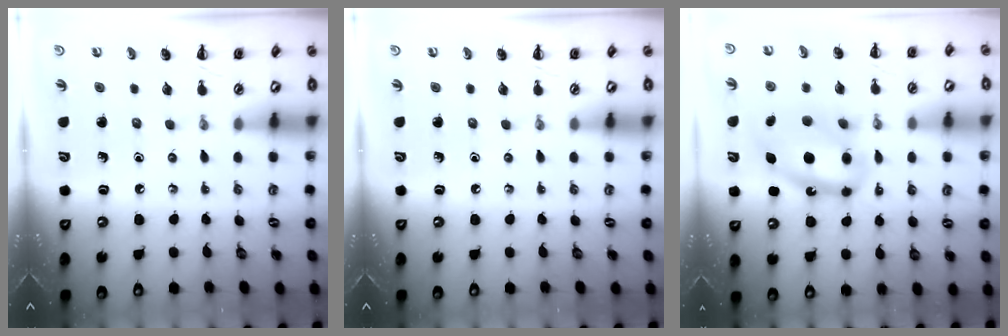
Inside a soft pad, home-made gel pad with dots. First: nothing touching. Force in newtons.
{"total": 0.0}
{"total": 14.1, "press": 13.6, "slide": 3.4}